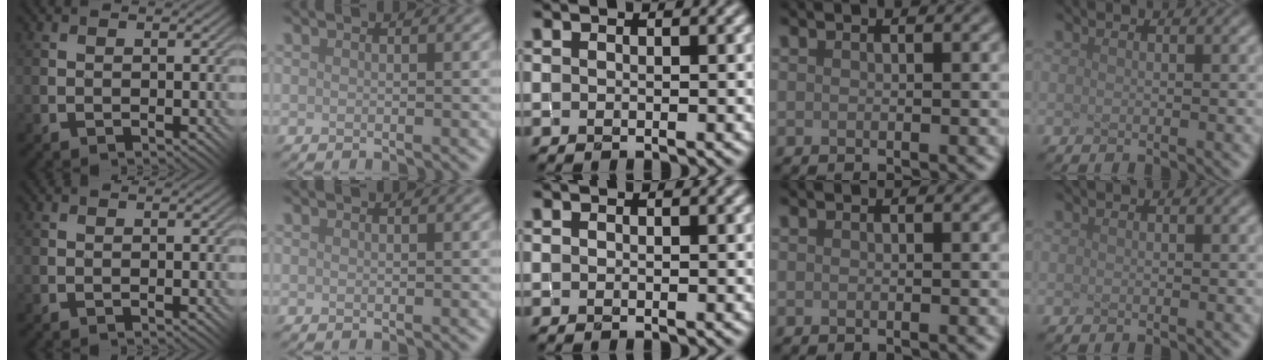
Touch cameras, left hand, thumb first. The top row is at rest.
{}